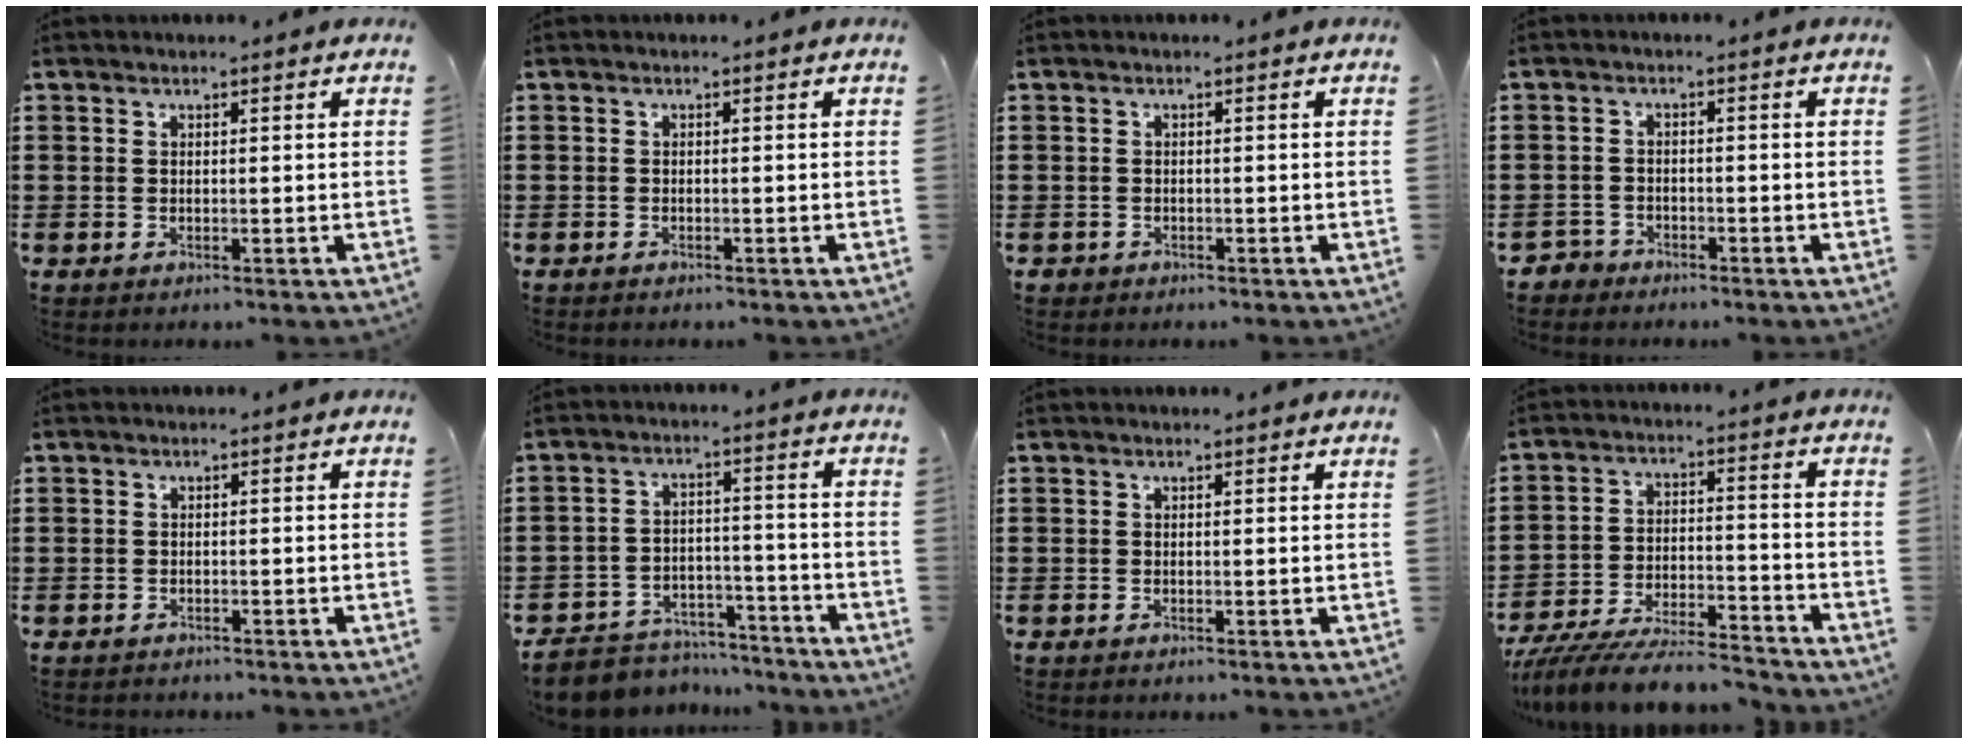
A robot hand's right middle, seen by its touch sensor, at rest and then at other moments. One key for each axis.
{"total": 0.5, "fx": -0.5, "fy": 0.1, "fz": 0.1, "tx": -0.003, "ty": -0.003, "tz": -0.010}
{"total": 0.8, "fx": -0.6, "fy": 0.5, "fz": 0.0, "tx": -0.004, "ty": 0.001, "tz": -0.015}
{"total": 2.2, "fx": -2.1, "fy": 0.7, "fz": -0.1, "tx": -0.014, "ty": -0.004, "tz": -0.048}
{"total": 0.7, "fx": -0.6, "fy": 0.3, "fz": -0.2, "tx": 0.002, "ty": 0.004, "tz": -0.015}
{"total": 6.3, "fx": -6.0, "fy": 1.7, "fz": 0.6, "tx": -0.014, "ty": 0.014, "tz": -0.120}
{"total": 0.0}
{"total": 8.9, "fx": -8.4, "fy": 1.0, "fz": 2.8, "tx": -0.047, "ty": 0.015, "tz": -0.162}